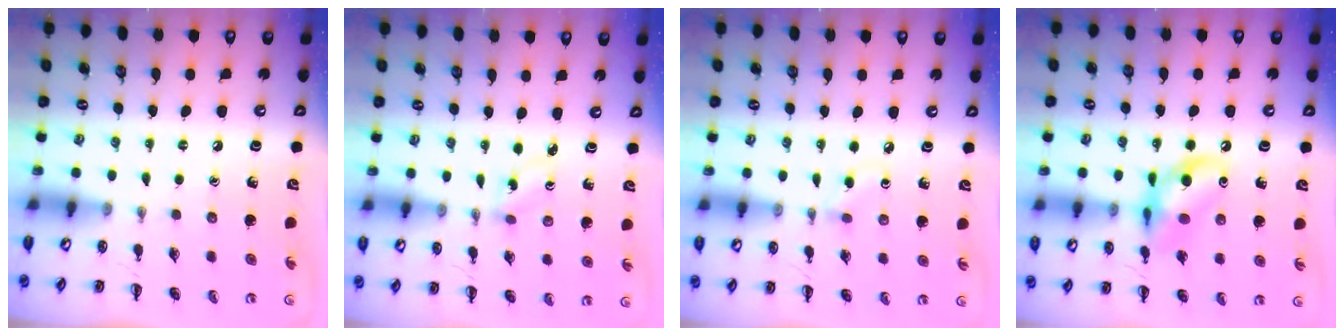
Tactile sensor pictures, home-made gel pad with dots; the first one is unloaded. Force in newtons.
{"total": 1.2, "press": 1.1, "slide": 0.5}
{"total": 2.9, "press": 2.7, "slide": 1.0}
{"total": 14.1, "press": 13.9, "slide": 2.4}